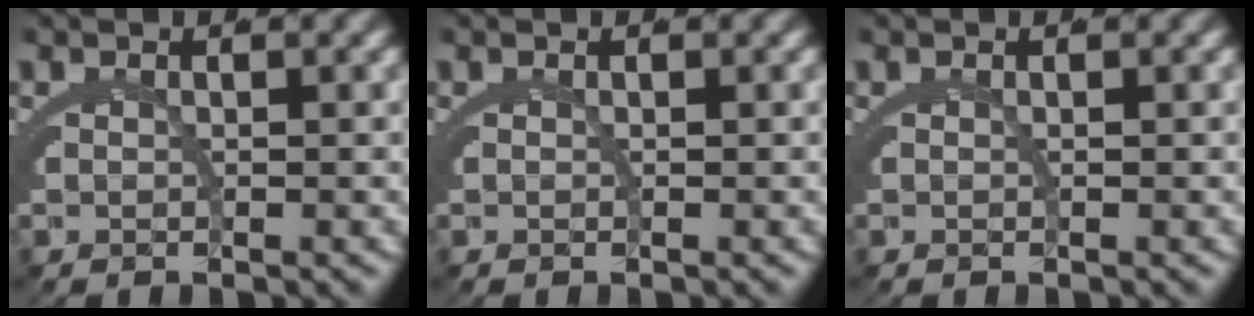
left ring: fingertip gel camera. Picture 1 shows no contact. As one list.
[{"total": 0.0}, {"total": 0.0}]